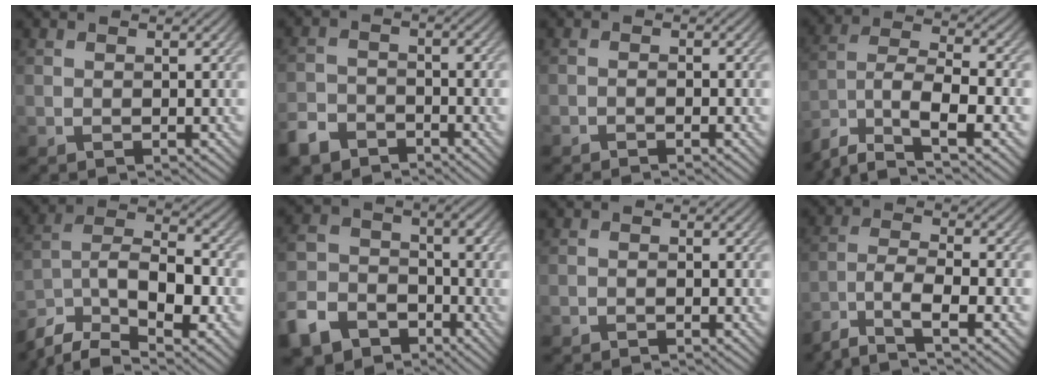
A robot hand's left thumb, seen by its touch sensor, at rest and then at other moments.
{"total": 5.0, "force": [-4.0, 2.4, 1.8], "torque": [-0.040, -0.005, -0.085]}
{"total": 1.2, "force": [-1.0, 0.0, 0.6], "torque": [-0.014, 0.004, -0.019]}
{"total": 11.5, "force": [-7.1, 4.4, 7.9], "torque": [-0.162, -0.013, -0.136]}
{"total": 12.6, "force": [-7.0, 6.0, 8.6], "torque": [-0.174, -0.011, -0.131]}
{"total": 9.5, "force": [-5.6, 6.5, 4.1], "torque": [-0.114, -0.016, -0.118]}
{"total": 0.5, "force": [-0.5, 0.1, 0.2], "torque": [-0.002, 0.001, -0.008]}
{"total": 8.5, "force": [-6.1, 2.2, 5.5], "torque": [-0.110, -0.005, -0.118]}